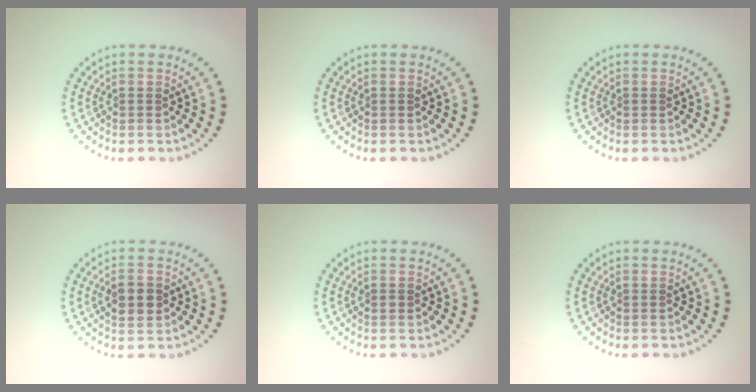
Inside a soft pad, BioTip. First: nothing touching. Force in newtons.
{"total": 0.0}
{"total": 0.0}
{"total": 3.0, "press": 3.0, "slide": 0.1}
{"total": 0.6, "press": 0.6, "slide": 0.0}
{"total": 0.0}